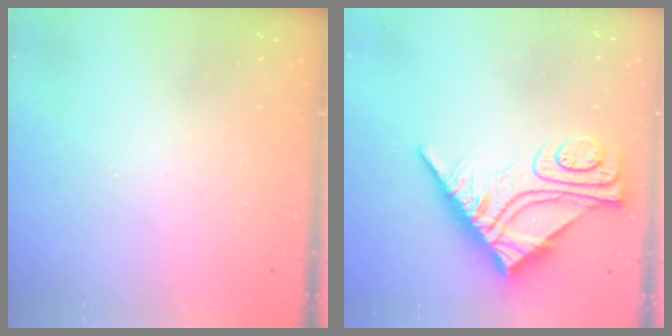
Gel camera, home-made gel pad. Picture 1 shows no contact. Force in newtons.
{"total": 12.1, "press": 12.0, "slide": 1.4}